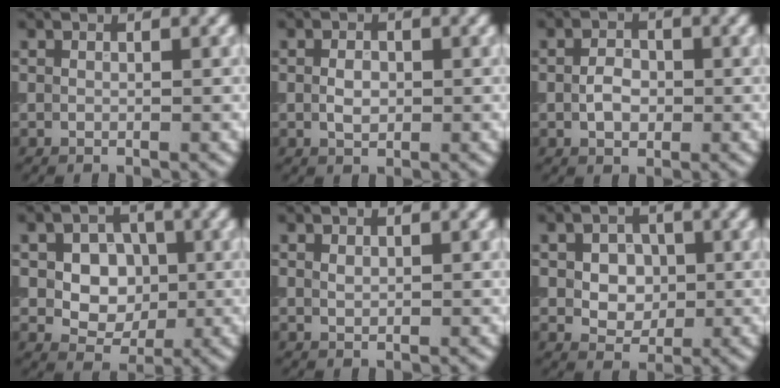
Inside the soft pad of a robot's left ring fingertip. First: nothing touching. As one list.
[{"total": 1.7, "force": [0.0, 1.1, 1.3], "torque": [-0.024, -0.001, -0.001]}, {"total": 2.3, "force": [-0.2, 1.6, 1.7], "torque": [-0.032, 0.002, -0.007]}, {"total": 5.3, "force": [0.4, 4.2, 3.2], "torque": [-0.040, 0.006, -0.006]}, {"total": 0.7, "force": [0.3, 0.4, 0.4], "torque": [-0.011, 0.001, 0.006]}, {"total": 3.5, "force": [0.3, 2.7, 2.2], "torque": [-0.032, 0.004, -0.005]}]